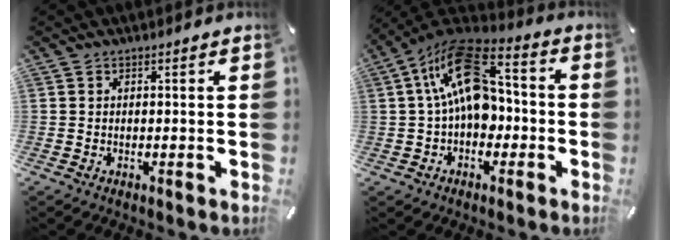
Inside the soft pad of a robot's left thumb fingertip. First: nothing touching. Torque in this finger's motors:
{"motor_torque": [1.80, 3.21, 1.26, 0.91, 0.27]}